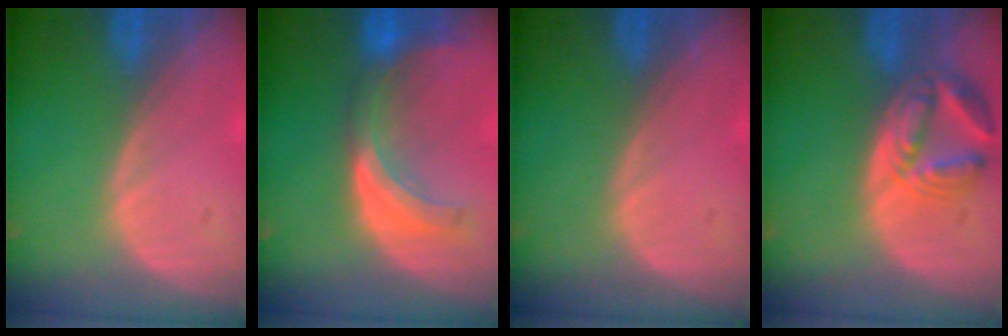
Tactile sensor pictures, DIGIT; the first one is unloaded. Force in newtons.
{"total": 7.4, "press": 6.8, "slide": 2.8}
{"total": 0.0}
{"total": 7.8, "press": 6.9, "slide": 3.6}